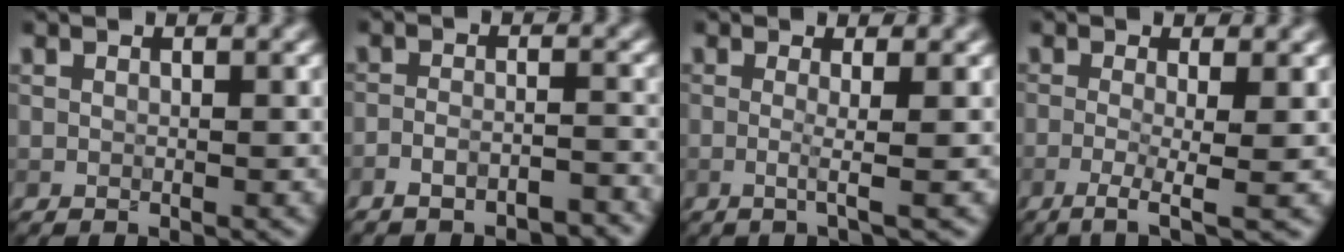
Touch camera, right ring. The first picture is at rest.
{"total": 4.9, "force": [-4.4, 1.2, 1.9], "torque": [-0.029, 0.009, -0.060]}
{"total": 1.9, "force": [0.0, 0.5, 1.9], "torque": [-0.032, -0.005, -0.011]}
{"total": 4.2, "force": [-1.3, 1.1, 3.8], "torque": [-0.066, -0.005, -0.031]}